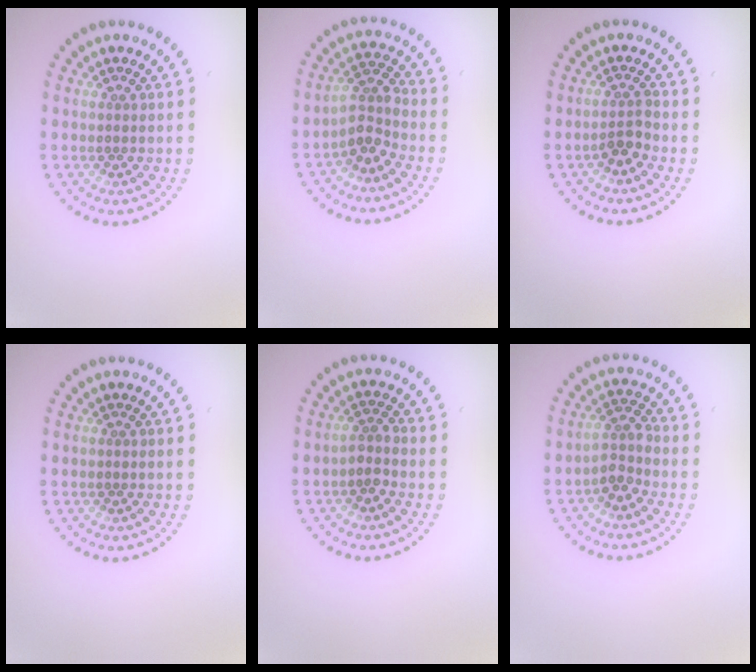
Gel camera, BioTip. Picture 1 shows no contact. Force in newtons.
{"total": 2.8, "press": 2.1, "slide": 1.8}
{"total": 1.8, "press": 1.5, "slide": 1.1}
{"total": 0.0}
{"total": 1.5, "press": 1.3, "slide": 0.9}
{"total": 2.2, "press": 1.9, "slide": 1.2}